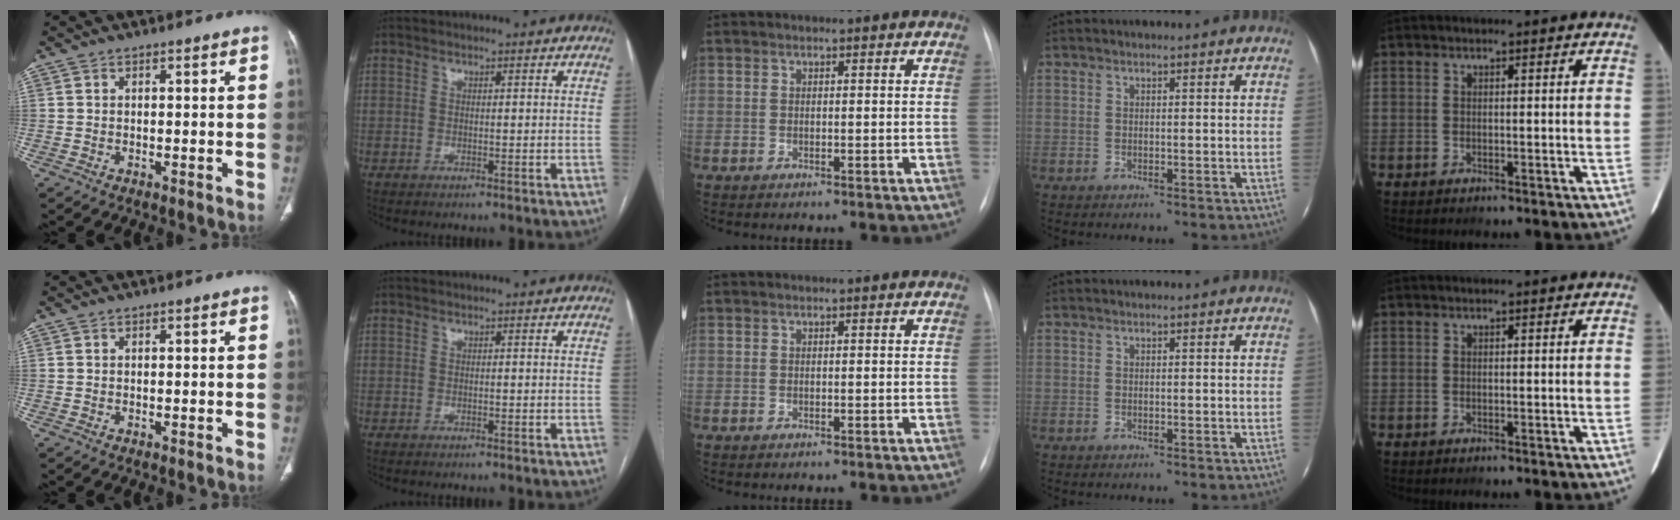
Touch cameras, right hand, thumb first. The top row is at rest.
{}